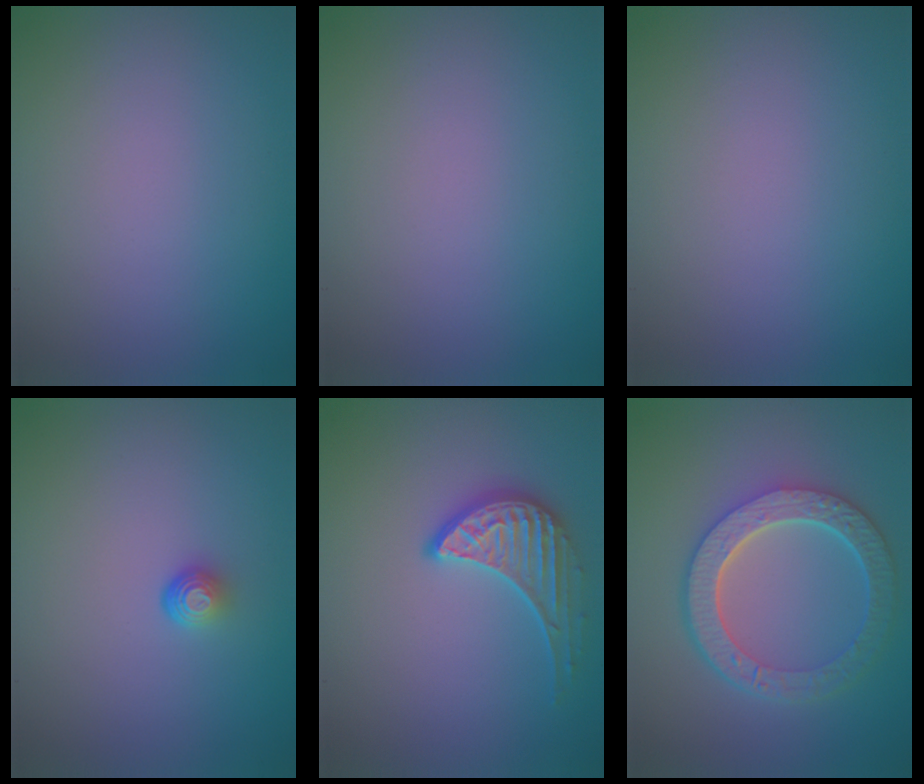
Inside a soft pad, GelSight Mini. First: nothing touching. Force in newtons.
{"total": 0.0}
{"total": 0.0}
{"total": 1.5, "press": 1.0, "slide": 1.2}
{"total": 3.5, "press": 3.1, "slide": 1.5}
{"total": 6.4, "press": 4.9, "slide": 4.1}